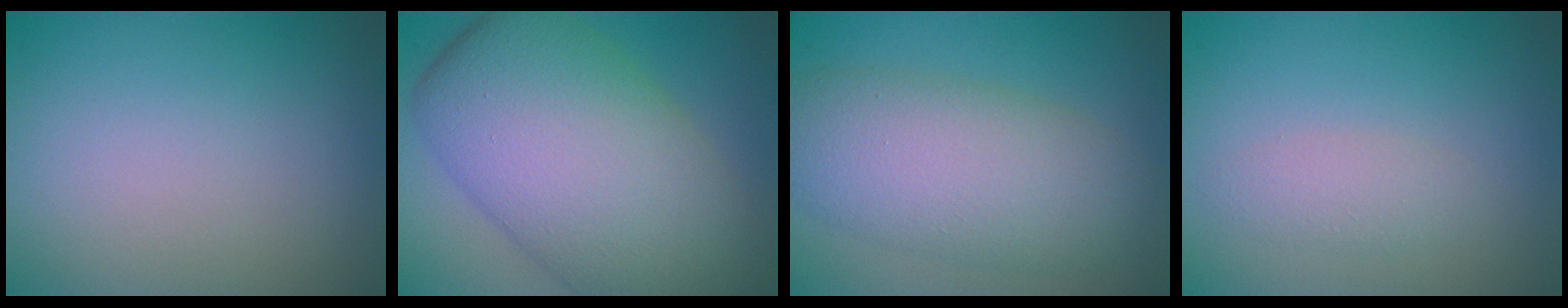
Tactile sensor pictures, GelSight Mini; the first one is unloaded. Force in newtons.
{"total": 13.3, "press": 13.3, "slide": 0.7}
{"total": 7.3, "press": 7.3, "slide": 0.5}
{"total": 1.6, "press": 1.6, "slide": 0.1}